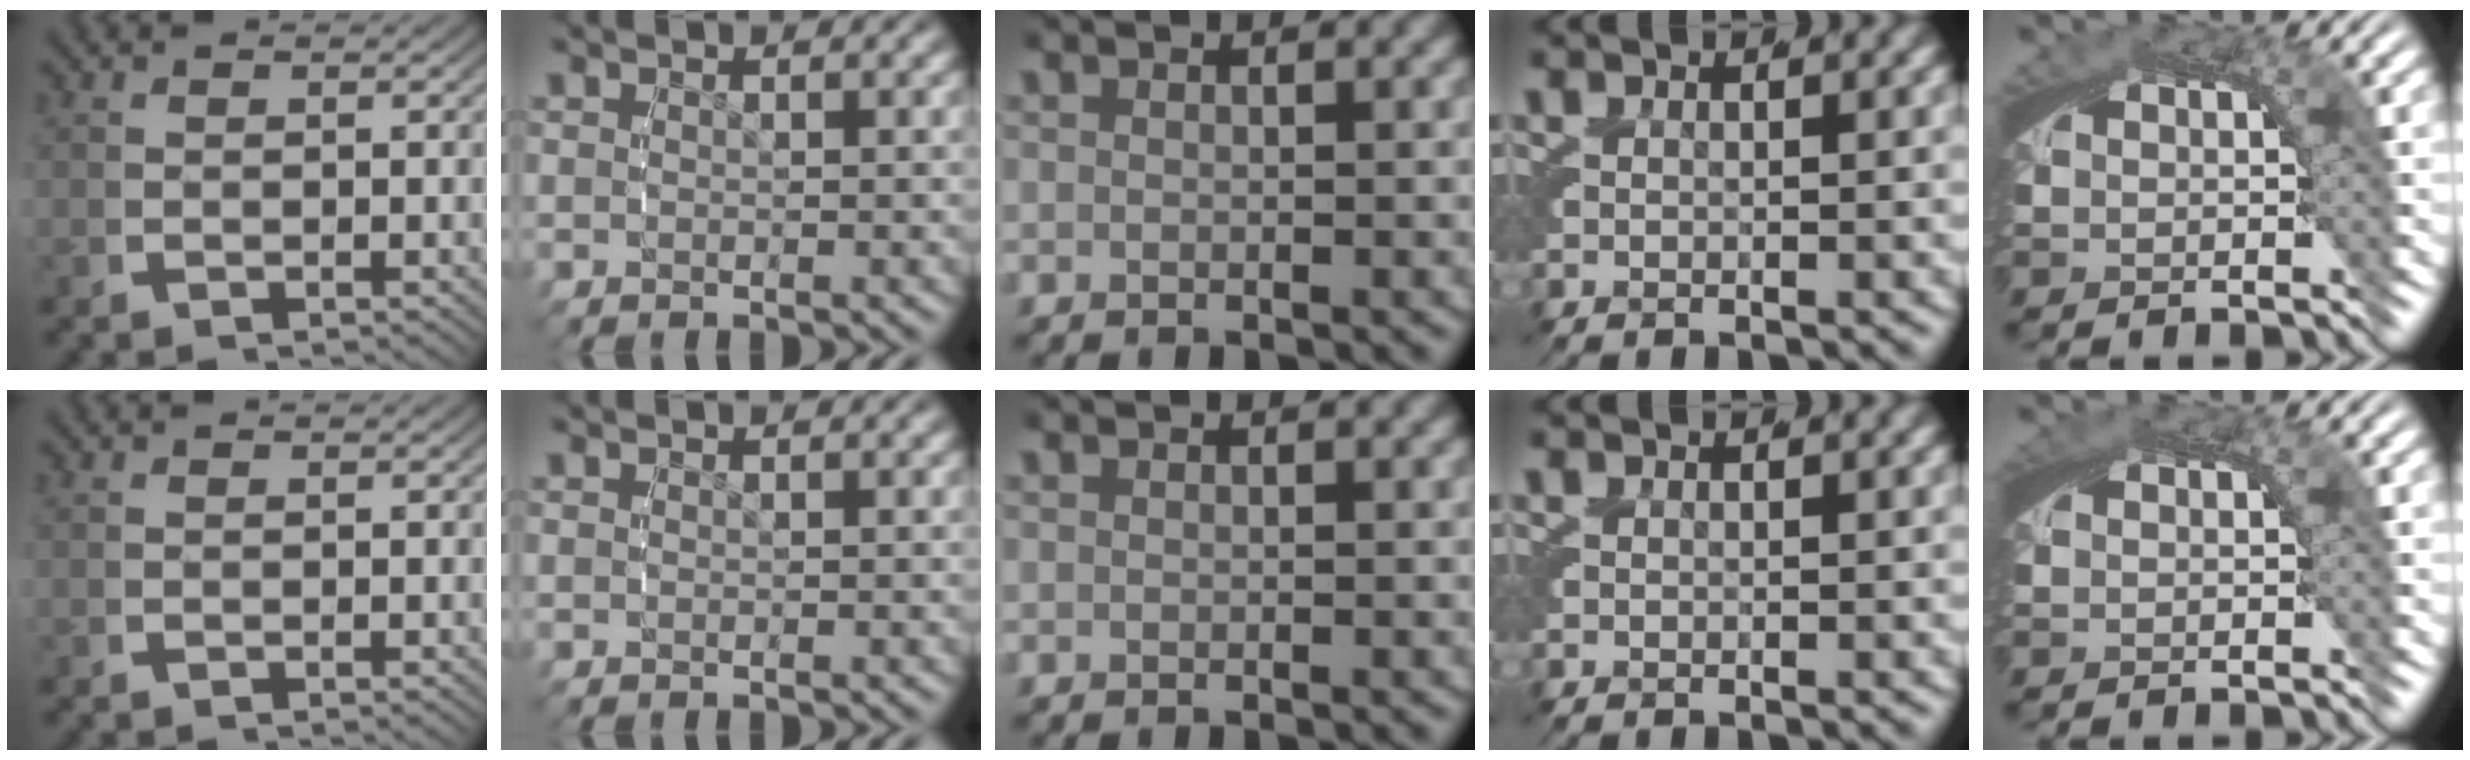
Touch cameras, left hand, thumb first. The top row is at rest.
{"little": {"total": 0.6, "force": [0.1, 0.2, 0.6], "torque": [-0.011, 0.001, 0.003]}}